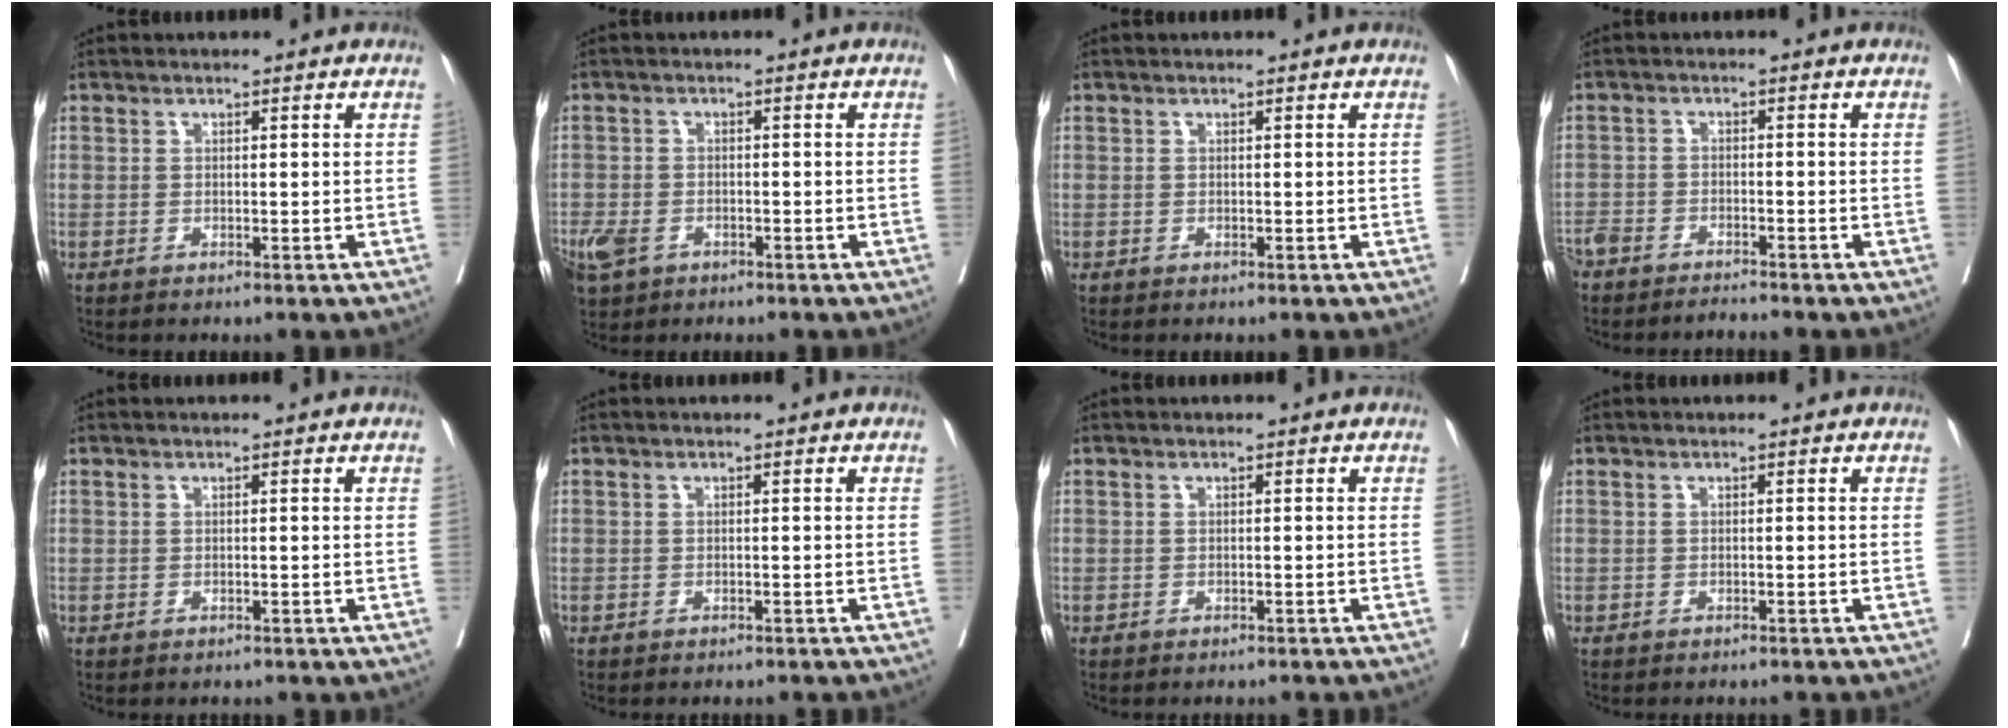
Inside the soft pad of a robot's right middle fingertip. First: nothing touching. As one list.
[{"total": 6.9, "force": [-3.8, 4.7, 3.3], "torque": [-0.080, -0.007, -0.063]}, {"total": 0.0}, {"total": 4.5, "force": [-4.3, 0.8, 1.0], "torque": [-0.012, -0.005, -0.078]}, {"total": 1.6, "force": [-1.5, 0.5, 0.1], "torque": [-0.004, -0.003, -0.022]}, {"total": 5.4, "force": [-5.2, 0.8, 1.2], "torque": [-0.015, -0.010, -0.055]}, {"total": 4.8, "force": [-4.6, 0.6, 0.9], "torque": [-0.011, -0.009, -0.049]}, {"total": 5.2, "force": [-5.0, 0.8, 1.2], "torque": [-0.016, -0.009, -0.054]}]